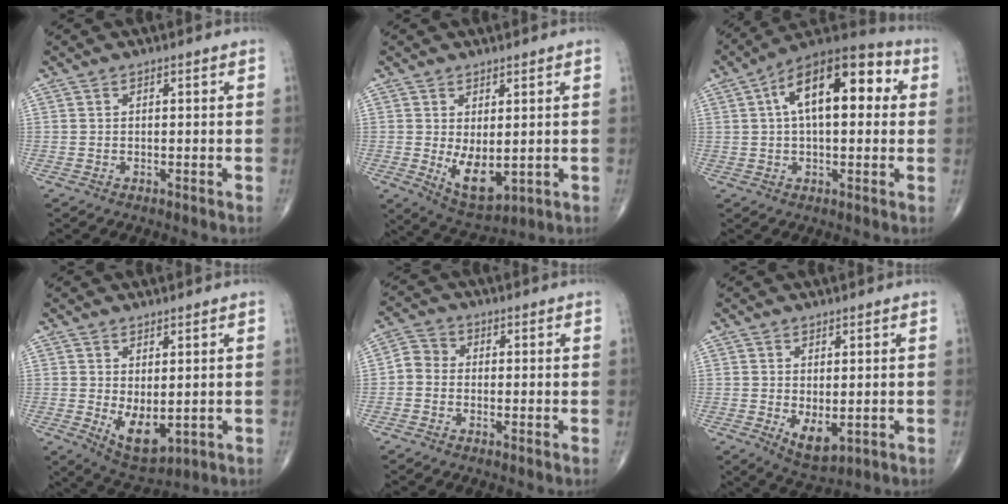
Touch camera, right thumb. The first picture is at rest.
{"total": 7.6, "force": [-0.3, 3.8, 6.5], "torque": [-0.093, -0.018, 0.015]}
{"total": 17.6, "force": [4.0, 8.5, 14.9], "torque": [-0.207, 0.035, 0.052]}
{"total": 7.2, "force": [-0.4, 3.7, 6.2], "torque": [-0.088, -0.014, 0.014]}
{"total": 3.5, "force": [-0.8, 3.0, 1.6], "torque": [-0.018, 0.008, -0.031]}
{"total": 5.3, "force": [-0.7, 2.7, 4.5], "torque": [-0.065, -0.014, 0.004]}